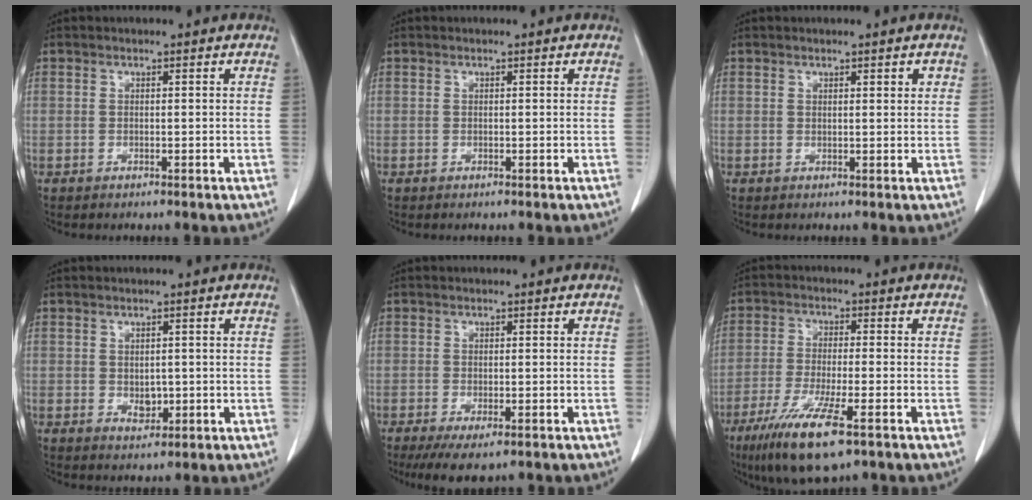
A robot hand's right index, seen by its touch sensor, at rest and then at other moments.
{"total": 0.0}
{"total": 1.3, "force": [0.7, 0.4, 0.9], "torque": [-0.010, -0.001, 0.010]}
{"total": 2.3, "force": [-0.3, 1.7, 1.6], "torque": [-0.022, 0.000, 0.003]}
{"total": 6.0, "force": [-4.0, 1.9, 4.1], "torque": [-0.062, -0.015, -0.062]}
{"total": 10.8, "force": [-6.2, 1.3, 8.7], "torque": [-0.166, -0.028, -0.105]}